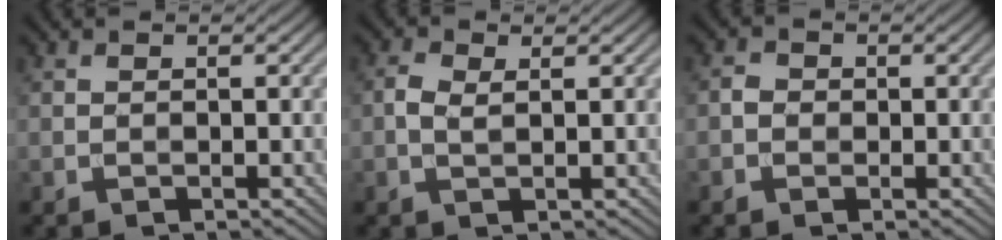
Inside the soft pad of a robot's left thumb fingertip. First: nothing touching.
{"total": 2.0, "force": [0.4, 0.9, 1.7], "torque": [-0.041, 0.002, 0.004]}
{"total": 1.5, "force": [-0.3, 1.3, 0.5], "torque": [-0.010, -0.001, -0.013]}